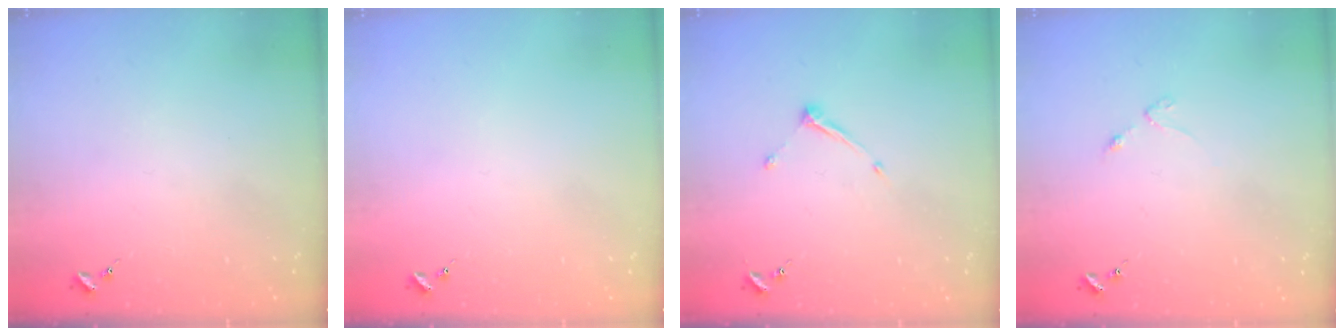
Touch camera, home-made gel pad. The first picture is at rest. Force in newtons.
{"total": 0.0}
{"total": 6.6, "press": 6.6, "slide": 0.3}
{"total": 2.5, "press": 2.4, "slide": 0.4}